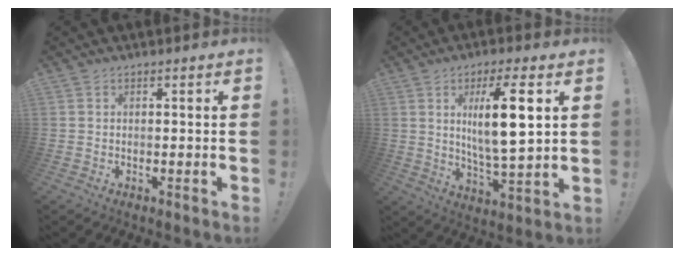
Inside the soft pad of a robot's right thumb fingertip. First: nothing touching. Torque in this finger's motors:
{"motor_torque": [-0.12, 0.98, 0.81, 0.62, 0.17]}